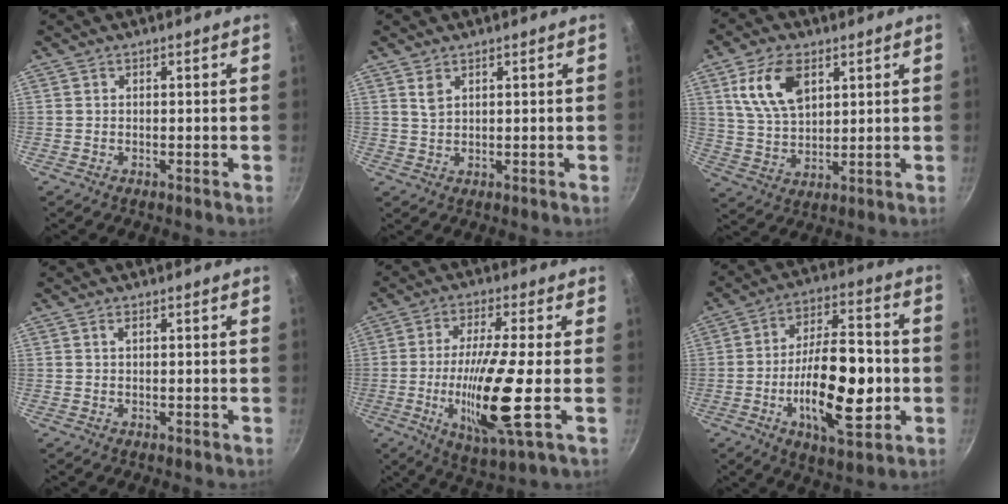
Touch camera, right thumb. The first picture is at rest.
{"total": 2.2, "force": [1.3, 1.2, 1.4], "torque": [-0.027, -0.007, 0.028]}
{"total": 11.4, "force": [4.6, 6.6, 8.1], "torque": [-0.142, -0.013, 0.092]}
{"total": 0.8, "force": [0.1, 0.3, 0.7], "torque": [-0.012, 0.001, 0.001]}
{"total": 15.6, "force": [-2.5, 2.1, 15.2], "torque": [-0.292, -0.008, -0.046]}
{"total": 19.2, "force": [-3.7, 8.3, 17.0], "torque": [-0.256, 0.022, -0.058]}